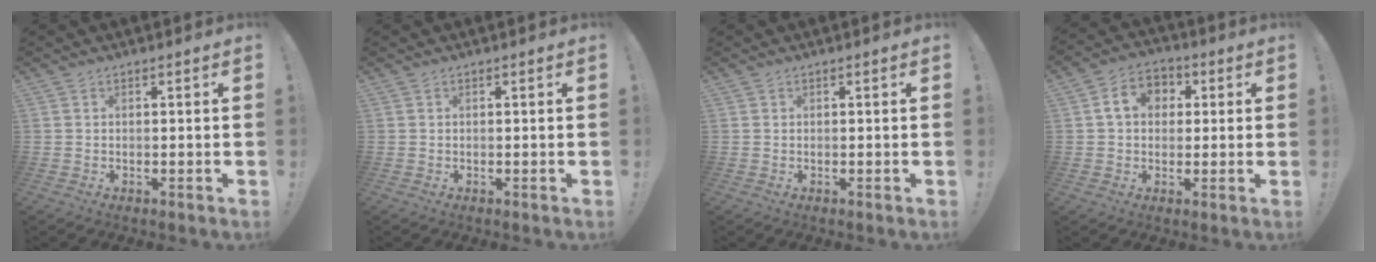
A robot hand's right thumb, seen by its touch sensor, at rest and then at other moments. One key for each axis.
{"total": 0.0}
{"total": 0.0}
{"total": 8.8, "fx": 2.0, "fy": 7.1, "fz": 4.8, "tx": -0.071, "ty": 0.008, "tz": 0.039}